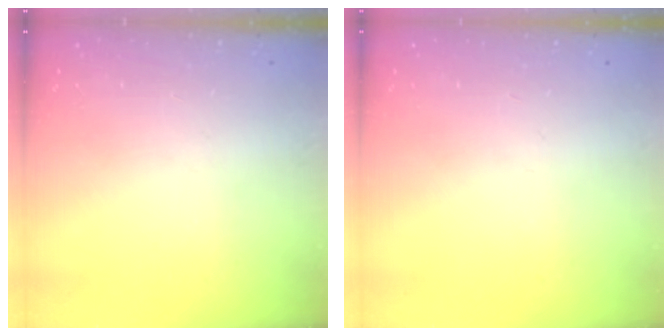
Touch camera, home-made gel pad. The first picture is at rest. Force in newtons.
{"total": 0.0}